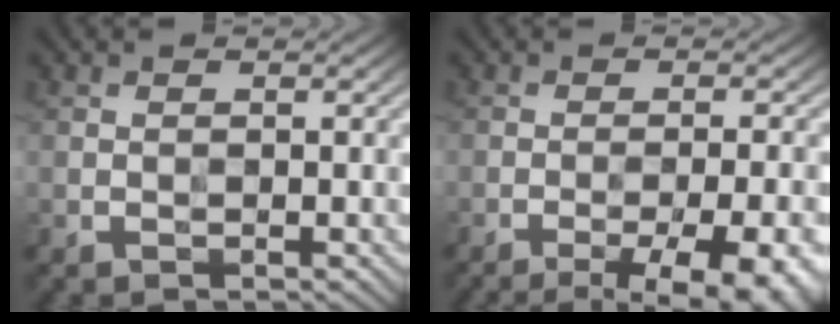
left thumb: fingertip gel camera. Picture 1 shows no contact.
{"total": 11.9, "force": [-7.4, 3.3, 8.7], "torque": [-0.105, 0.002, -0.082]}